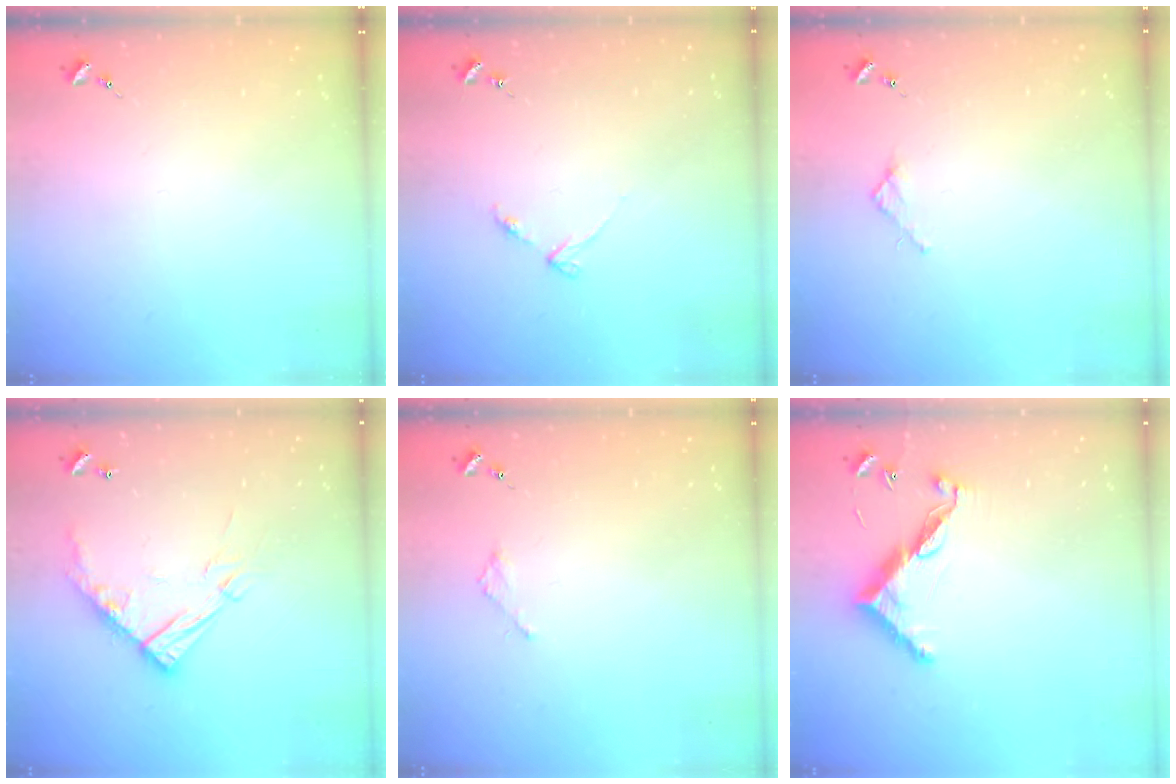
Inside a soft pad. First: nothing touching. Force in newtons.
{"total": 3.6, "press": 3.5, "slide": 0.4}
{"total": 2.4, "press": 2.3, "slide": 0.3}
{"total": 14.3, "press": 14.3, "slide": 1.0}
{"total": 2.1, "press": 2.1, "slide": 0.2}
{"total": 10.9, "press": 10.9, "slide": 0.4}